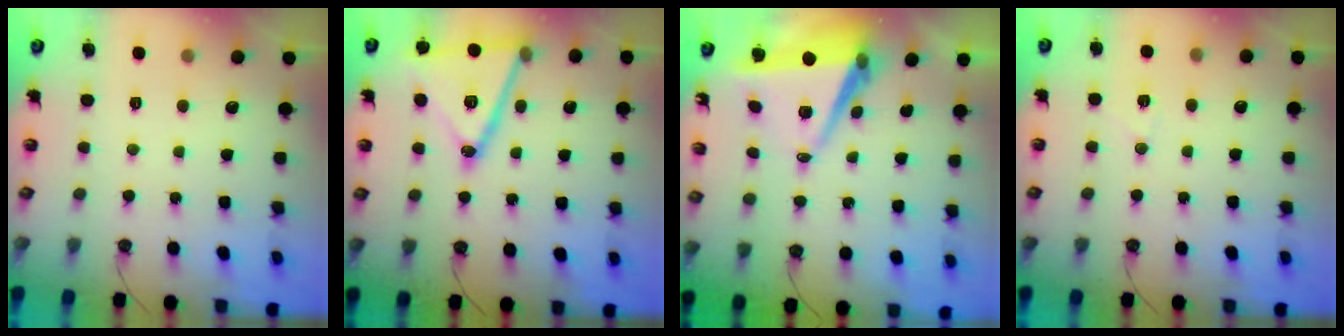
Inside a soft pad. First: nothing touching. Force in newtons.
{"total": 21.0, "press": 20.8, "slide": 3.4}
{"total": 8.7, "press": 7.5, "slide": 4.3}
{"total": 6.0, "press": 6.0, "slide": 1.0}